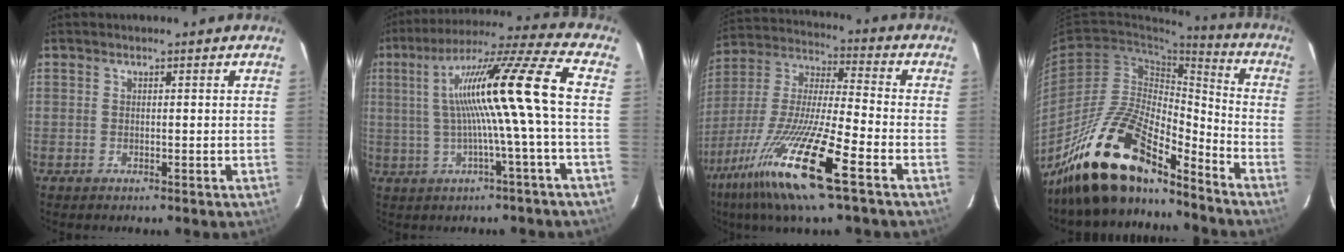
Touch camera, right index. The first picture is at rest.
{"total": 16.1, "force": [0.3, -2.1, 16.0], "torque": [-0.275, 0.014, 0.006]}
{"total": 20.6, "force": [-11.6, 1.8, 16.9], "torque": [-0.347, -0.039, -0.224]}
{"total": 19.7, "force": [-15.8, 5.8, 10.4], "torque": [-0.201, 0.000, -0.289]}